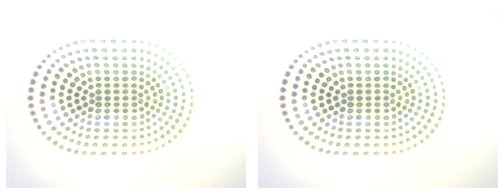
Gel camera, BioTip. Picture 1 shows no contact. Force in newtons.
{"total": 0.0}